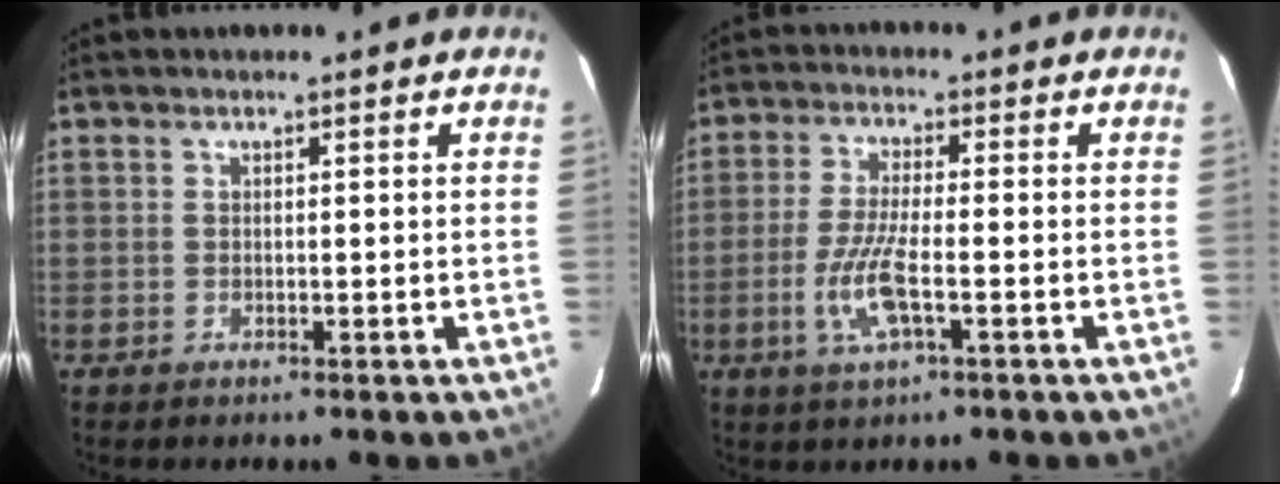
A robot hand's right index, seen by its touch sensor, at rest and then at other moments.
{"total": 8.0, "force": [-2.6, 1.6, 7.4], "torque": [-0.158, -0.007, -0.053]}